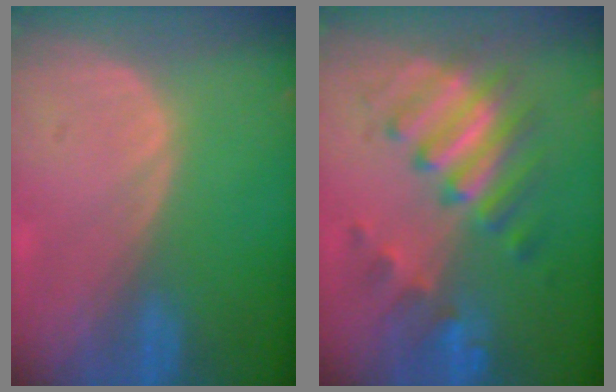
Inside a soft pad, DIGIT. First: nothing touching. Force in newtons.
{"total": 8.0, "press": 8.0, "slide": 0.2}